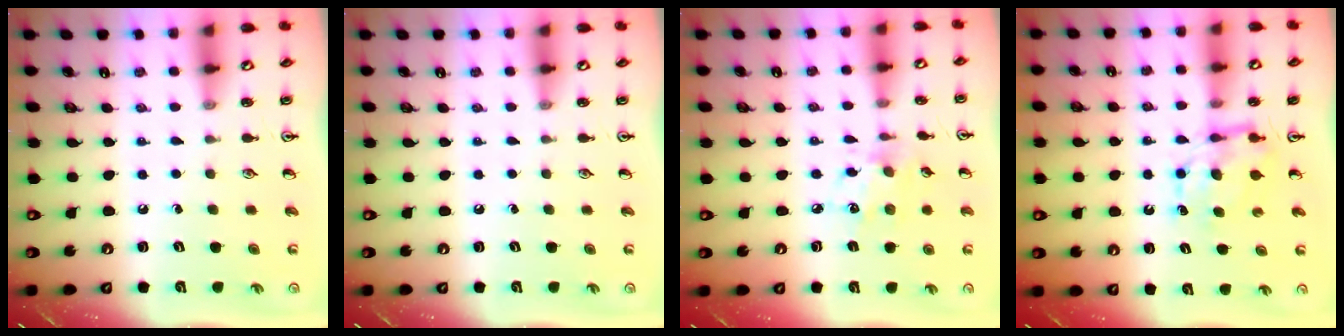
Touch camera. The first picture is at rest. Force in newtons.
{"total": 0.0}
{"total": 6.9, "press": 6.7, "slide": 1.6}
{"total": 6.9, "press": 6.9, "slide": 0.2}